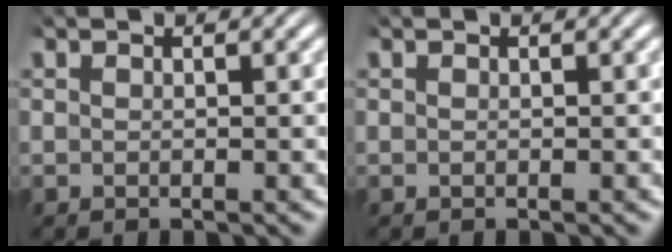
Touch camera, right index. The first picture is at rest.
{"total": 0.0}